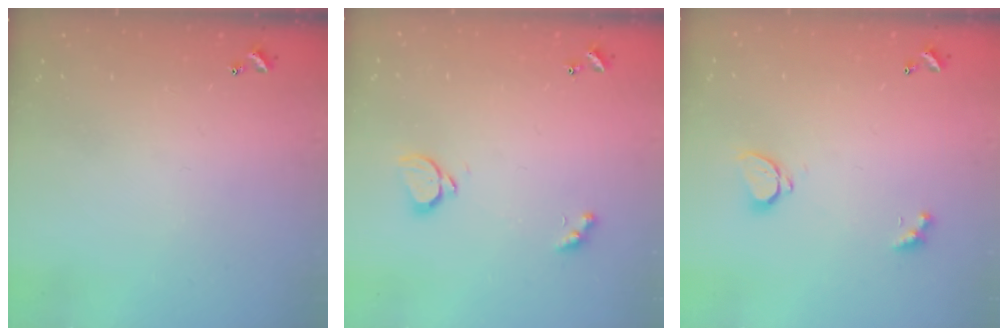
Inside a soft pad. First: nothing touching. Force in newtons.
{"total": 1.8, "press": 1.6, "slide": 0.8}
{"total": 1.6, "press": 1.6, "slide": 0.5}